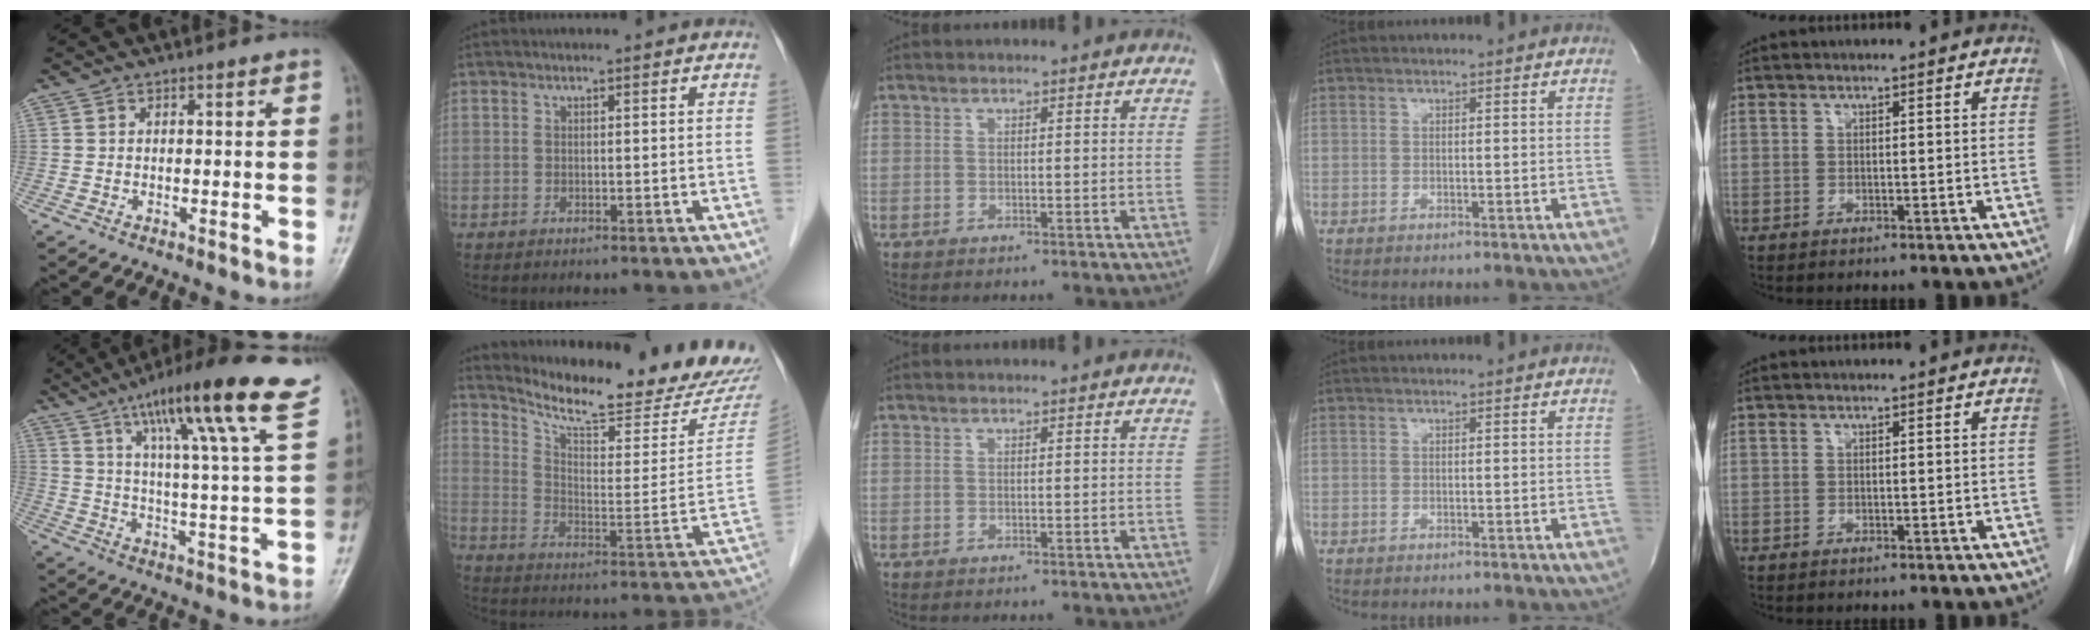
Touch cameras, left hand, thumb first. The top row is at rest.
{"thumb": {"total": 21.0, "force": [12.9, 1.5, 16.5], "torque": [-0.237, -0.037, 0.188]}, "index": {"total": 21.7, "force": [20.8, 1.1, 5.9], "torque": [-0.105, -0.111, 0.272]}}